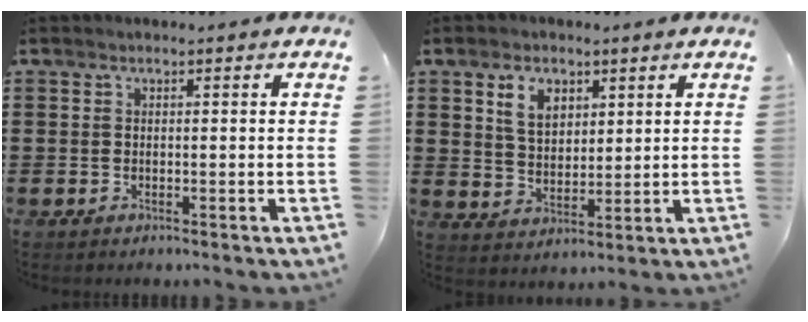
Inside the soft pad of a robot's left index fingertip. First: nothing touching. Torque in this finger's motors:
{"motor_torque": [1.39, -0.63, 0.54, 0.07]}